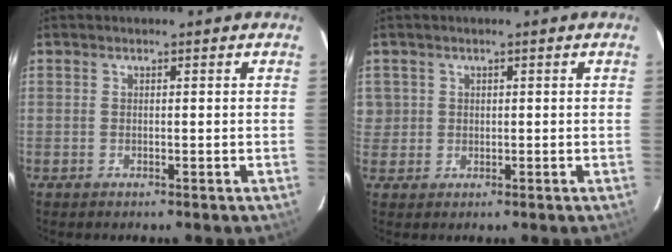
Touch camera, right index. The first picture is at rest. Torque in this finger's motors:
{"motor_torque": [0.09, -0.10, 0.10, 0.03]}